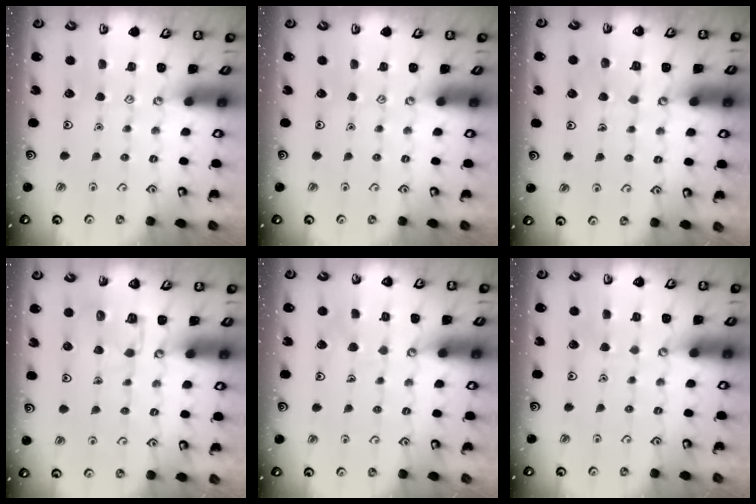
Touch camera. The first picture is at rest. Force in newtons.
{"total": 0.0}
{"total": 3.8, "press": 3.8, "slide": 0.4}
{"total": 5.6, "press": 5.6, "slide": 0.5}
{"total": 5.3, "press": 5.3, "slide": 0.4}
{"total": 1.4, "press": 1.4, "slide": 0.1}